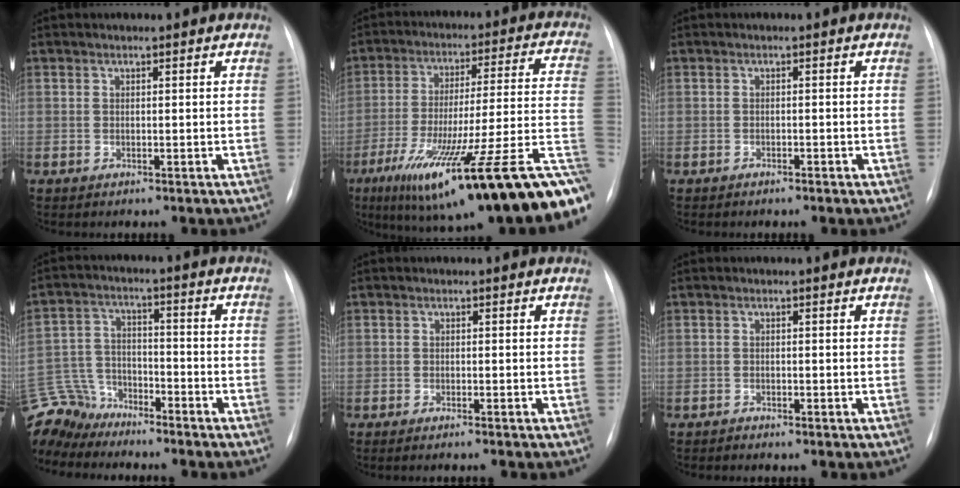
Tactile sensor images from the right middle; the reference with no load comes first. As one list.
[{"total": 31.6, "force": [-17.3, 3.7, 26.2], "torque": [-0.298, -0.019, -0.268]}, {"total": 0.9, "force": [-0.6, 0.3, 0.5], "torque": [-0.014, 0.000, -0.008]}, {"total": 11.8, "force": [-10.9, 4.3, 1.6], "torque": [-0.052, 0.015, -0.209]}, {"total": 2.3, "force": [-1.9, -0.3, 1.2], "torque": [-0.014, 0.001, -0.023]}, {"total": 0.6, "force": [-0.6, 0.1, 0.0], "torque": [-0.004, -0.002, -0.013]}]